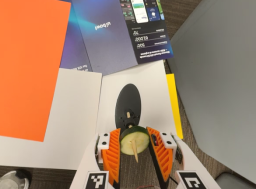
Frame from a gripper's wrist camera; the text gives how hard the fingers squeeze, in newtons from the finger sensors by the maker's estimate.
{"total": 10.5, "left": 11.4, "right": 9.5}